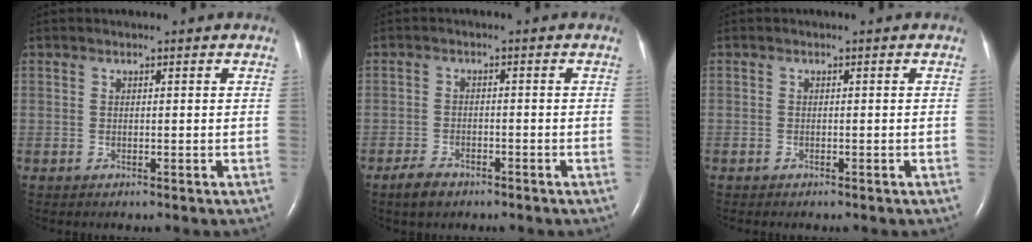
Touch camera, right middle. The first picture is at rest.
{"total": 3.3, "force": [-2.5, 1.4, 1.6], "torque": [-0.040, -0.002, -0.040]}
{"total": 0.5, "force": [-0.5, 0.2, 0.2], "torque": [-0.007, 0.000, -0.006]}